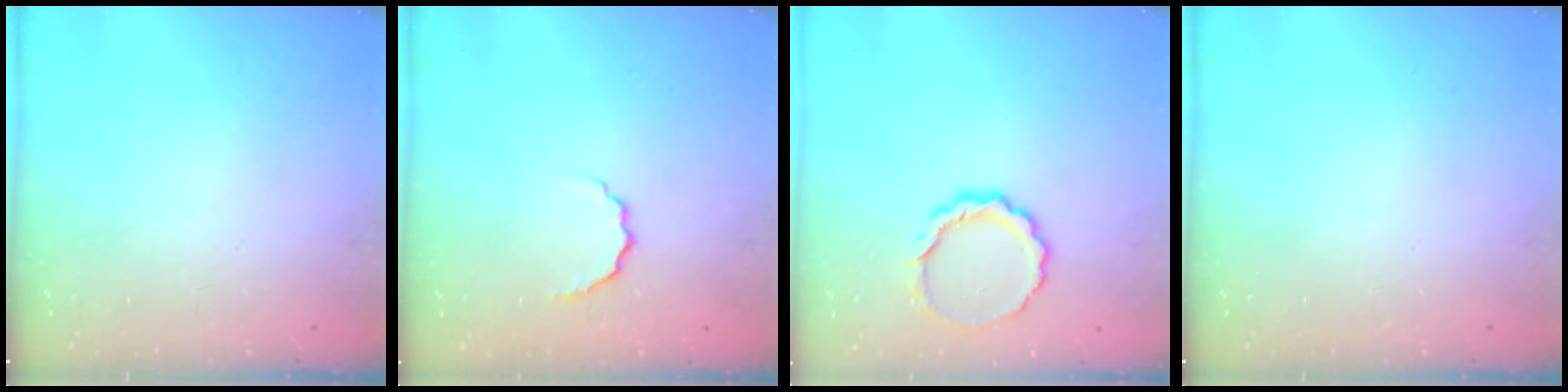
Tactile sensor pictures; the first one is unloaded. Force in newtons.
{"total": 4.4, "press": 4.3, "slide": 1.2}
{"total": 8.6, "press": 8.5, "slide": 1.2}
{"total": 0.0}